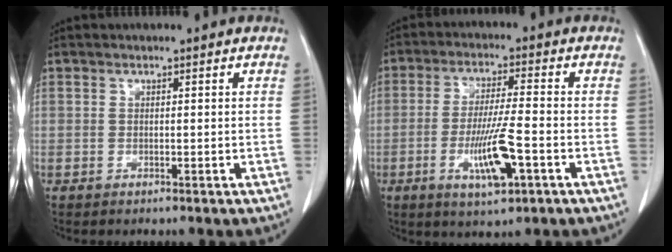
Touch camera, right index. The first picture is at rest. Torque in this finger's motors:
{"motor_torque": [0.51, 0.13, 0.18, 0.17]}